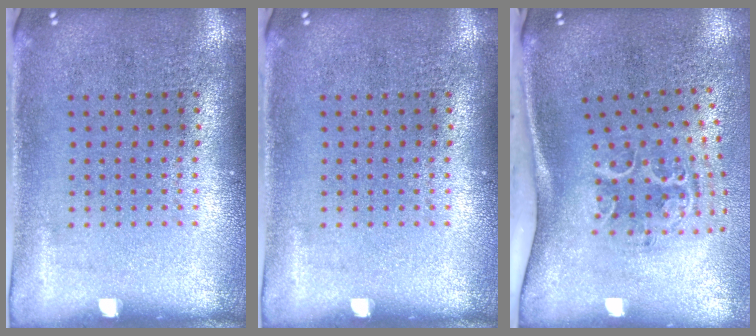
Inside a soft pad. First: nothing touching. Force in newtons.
{"total": 0.0}
{"total": 1.7, "press": 1.3, "slide": 1.1}